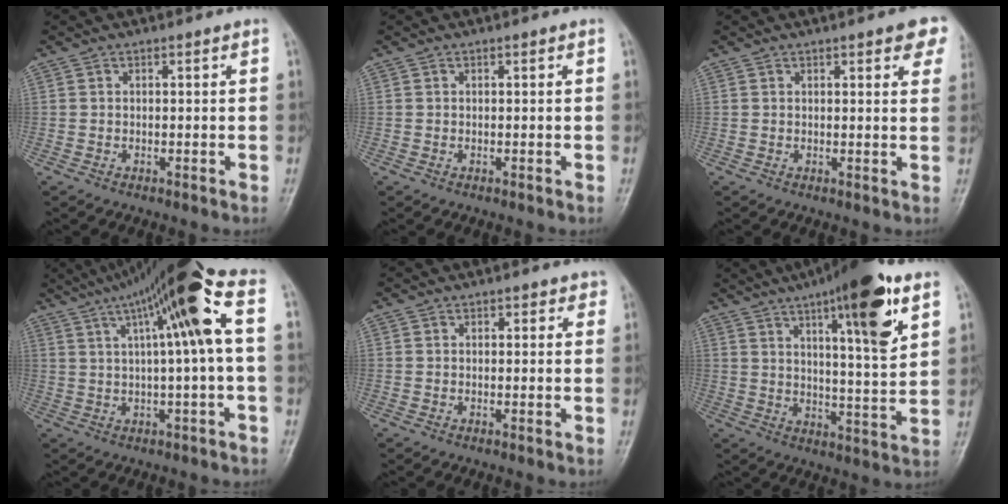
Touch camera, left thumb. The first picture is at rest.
{"total": 0.0}
{"total": 6.3, "force": [3.6, 1.9, 4.9], "torque": [-0.034, -0.006, 0.037]}
{"total": 16.4, "force": [4.6, 2.0, 15.6], "torque": [-0.256, 0.041, 0.071]}
{"total": 1.5, "force": [0.8, 1.1, 0.7], "torque": [0.010, -0.001, 0.005]}
{"total": 17.4, "force": [9.0, 3.6, 14.5], "torque": [-0.200, -0.037, 0.133]}